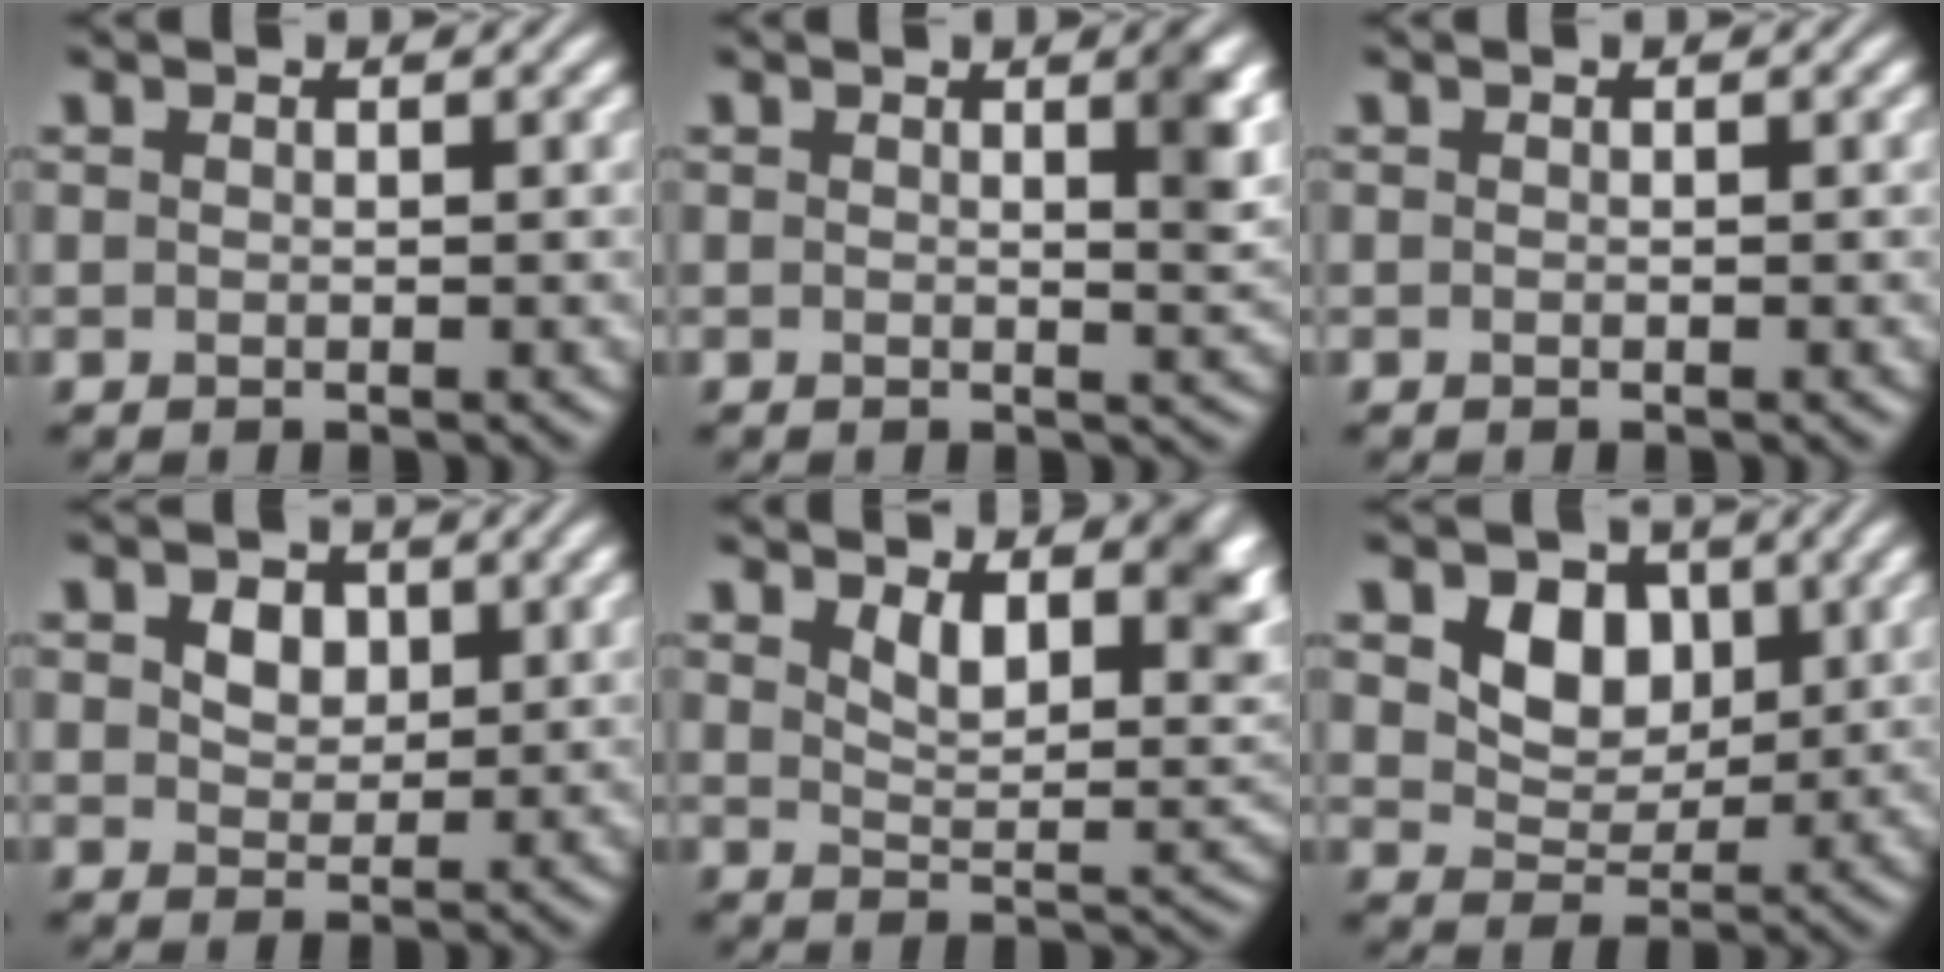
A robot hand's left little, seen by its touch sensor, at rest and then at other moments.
{"total": 3.0, "force": [1.2, 0.8, 2.6], "torque": [-0.022, 0.003, 0.014]}
{"total": 0.0}
{"total": 3.0, "force": [1.3, 2.1, 1.7], "torque": [-0.034, 0.003, 0.010]}
{"total": 6.0, "force": [3.3, 2.7, 4.2], "torque": [-0.066, -0.013, 0.049]}
{"total": 4.7, "force": [1.7, 3.5, 2.7], "torque": [-0.056, -0.012, 0.024]}